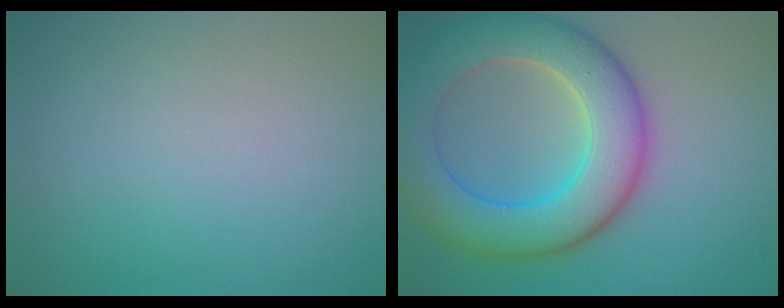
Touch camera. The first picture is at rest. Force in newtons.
{"total": 9.8, "press": 9.8, "slide": 0.4}